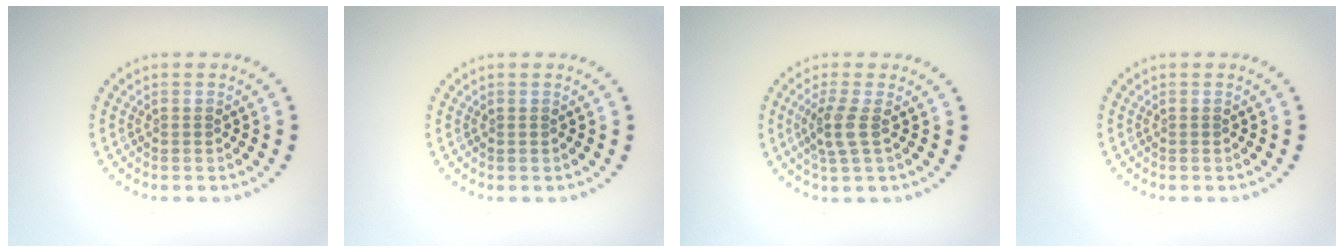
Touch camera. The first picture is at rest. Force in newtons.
{"total": 0.0}
{"total": 2.3, "press": 1.8, "slide": 1.4}
{"total": 0.0}